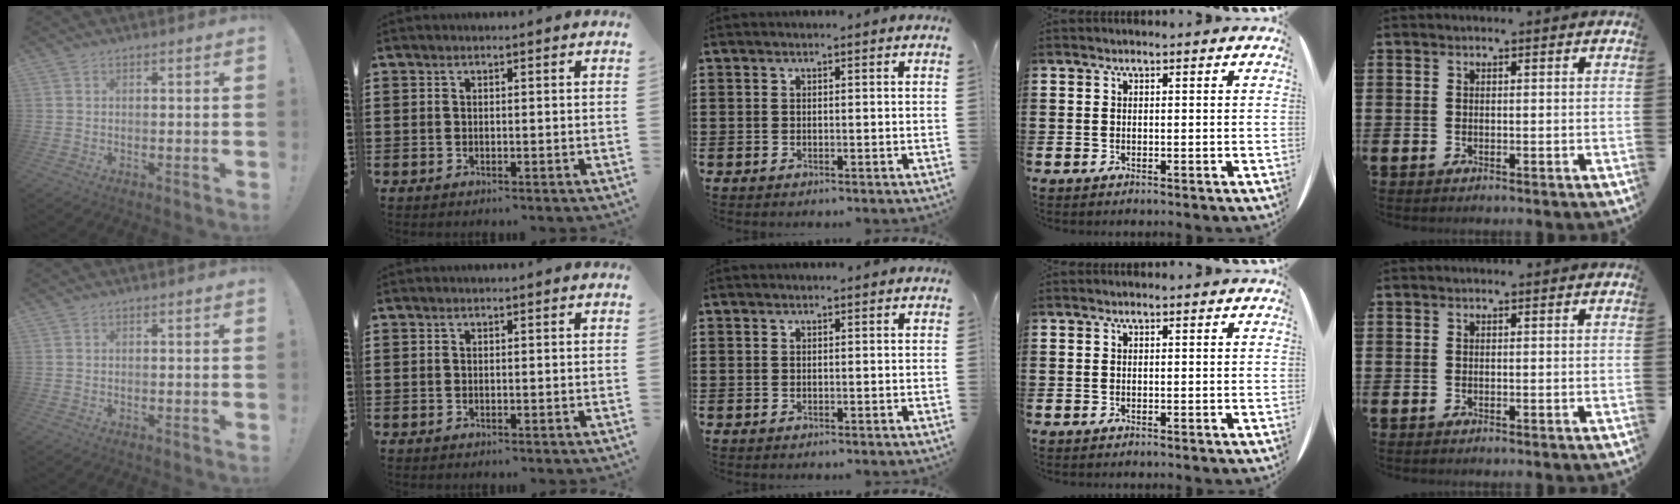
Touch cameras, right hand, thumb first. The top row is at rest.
{}